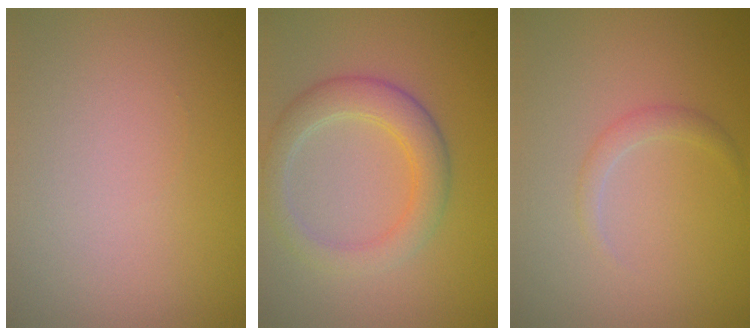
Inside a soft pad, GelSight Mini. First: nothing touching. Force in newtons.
{"total": 3.9, "press": 3.9, "slide": 0.1}
{"total": 0.7, "press": 0.7, "slide": 0.1}